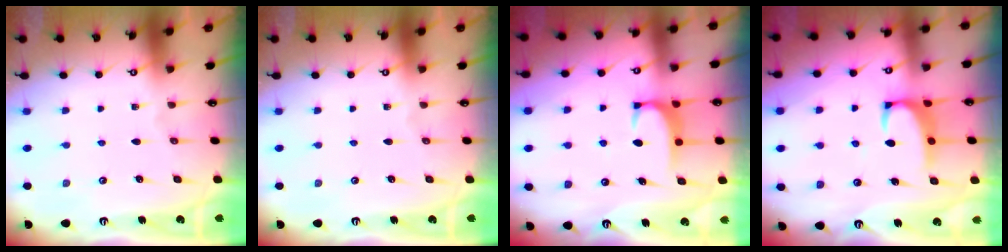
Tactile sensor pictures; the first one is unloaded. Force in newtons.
{"total": 0.0}
{"total": 1.9, "press": 1.8, "slide": 0.5}
{"total": 2.5, "press": 2.4, "slide": 0.8}